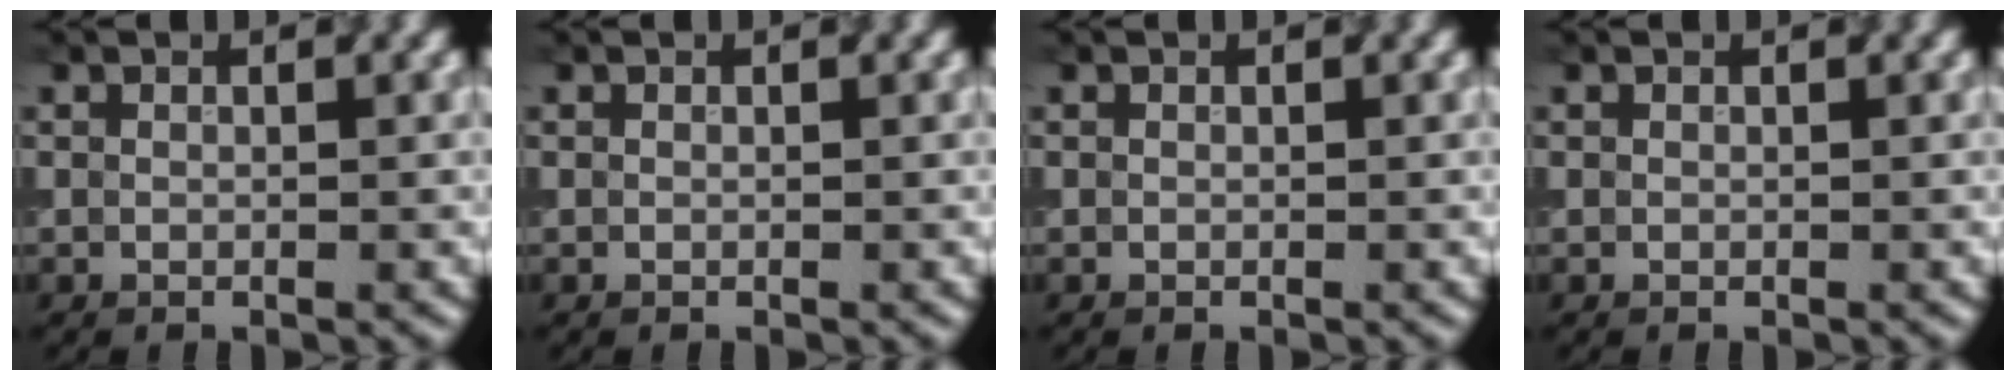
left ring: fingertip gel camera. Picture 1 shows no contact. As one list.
[{"total": 0.0}, {"total": 0.0}, {"total": 0.0}]